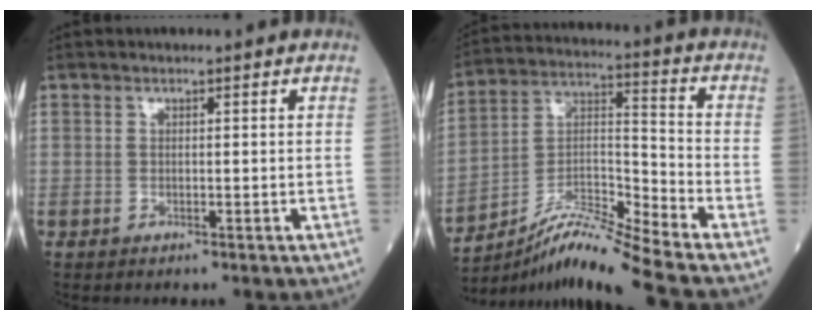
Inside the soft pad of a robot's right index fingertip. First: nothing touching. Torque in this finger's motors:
{"motor_torque": [-0.37, -0.52, 0.14, 0.03]}